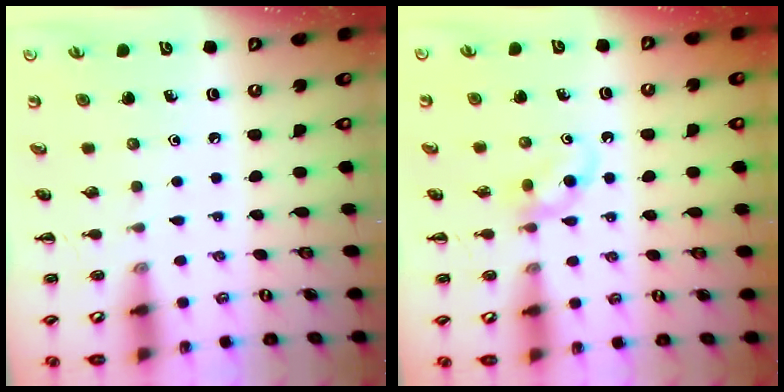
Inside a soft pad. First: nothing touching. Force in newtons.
{"total": 3.7, "press": 3.4, "slide": 1.5}